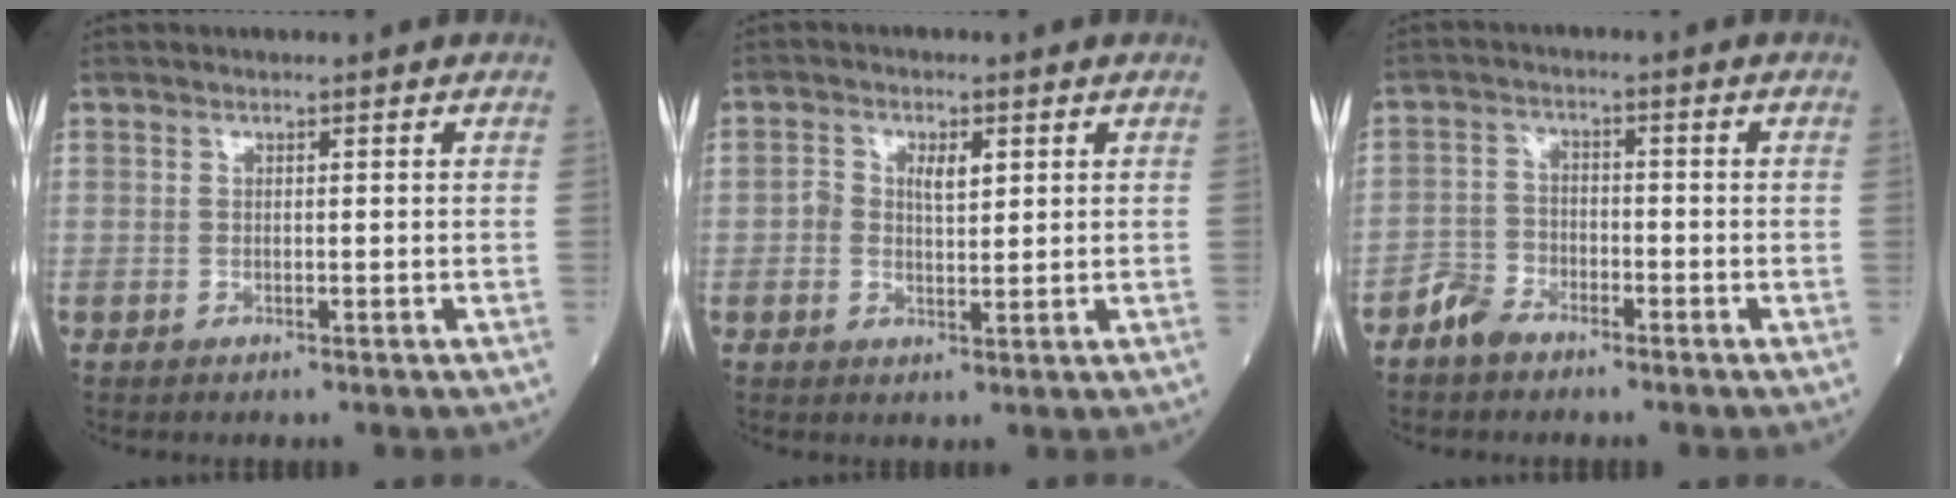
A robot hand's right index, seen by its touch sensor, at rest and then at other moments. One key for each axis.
{"total": 3.6, "fx": 0.9, "fy": 2.0, "fz": 2.9, "tx": -0.051, "ty": 0.011, "tz": 0.015}
{"total": 3.9, "fx": -3.2, "fy": 2.0, "fz": 1.1, "tx": -0.023, "ty": 0.005, "tz": -0.064}